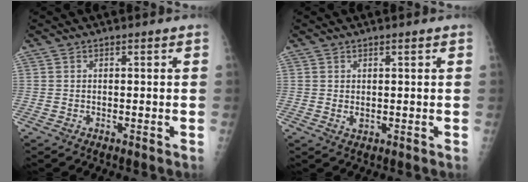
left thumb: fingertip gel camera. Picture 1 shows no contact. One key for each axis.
{"total": 1.9, "fx": 0.6, "fy": 0.9, "fz": 1.6, "tx": -0.022, "ty": -0.007, "tz": 0.013}